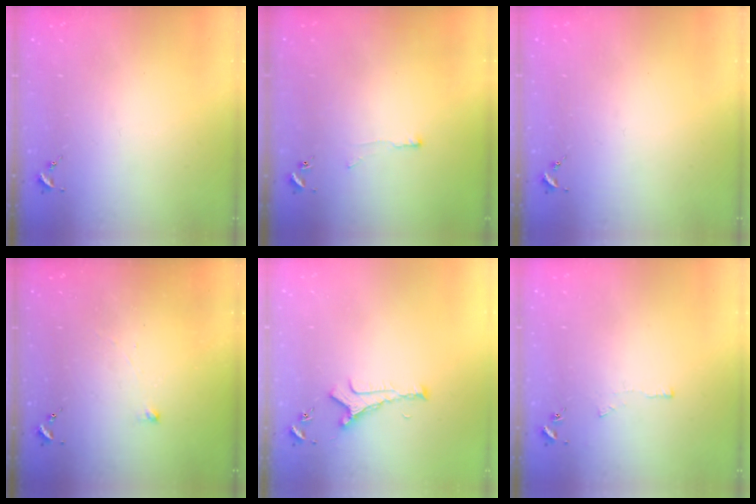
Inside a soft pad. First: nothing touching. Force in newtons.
{"total": 3.3, "press": 3.3, "slide": 0.3}
{"total": 0.0}
{"total": 2.5, "press": 2.5, "slide": 0.5}
{"total": 5.1, "press": 5.0, "slide": 0.7}
{"total": 3.6, "press": 3.6, "slide": 0.4}